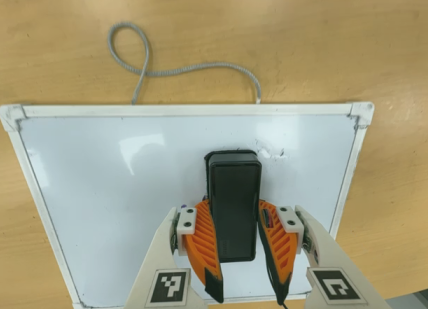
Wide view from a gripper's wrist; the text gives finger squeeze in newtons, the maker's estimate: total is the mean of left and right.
{"total": 12.5, "left": 12.5, "right": 12.6}